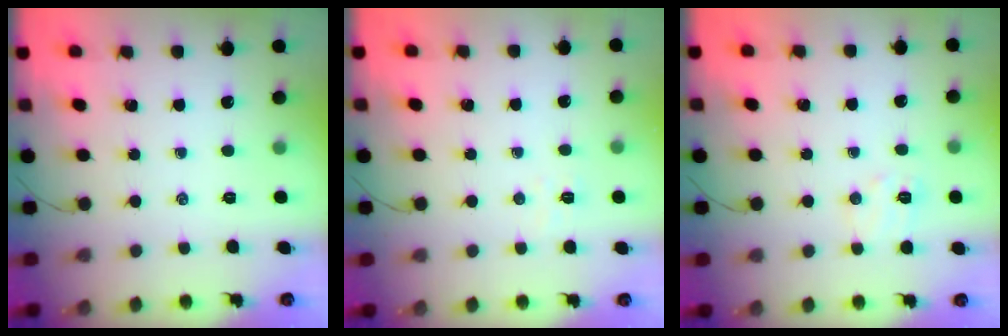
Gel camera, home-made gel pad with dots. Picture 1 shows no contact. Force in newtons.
{"total": 3.6, "press": 3.5, "slide": 1.0}
{"total": 5.7, "press": 5.5, "slide": 1.3}